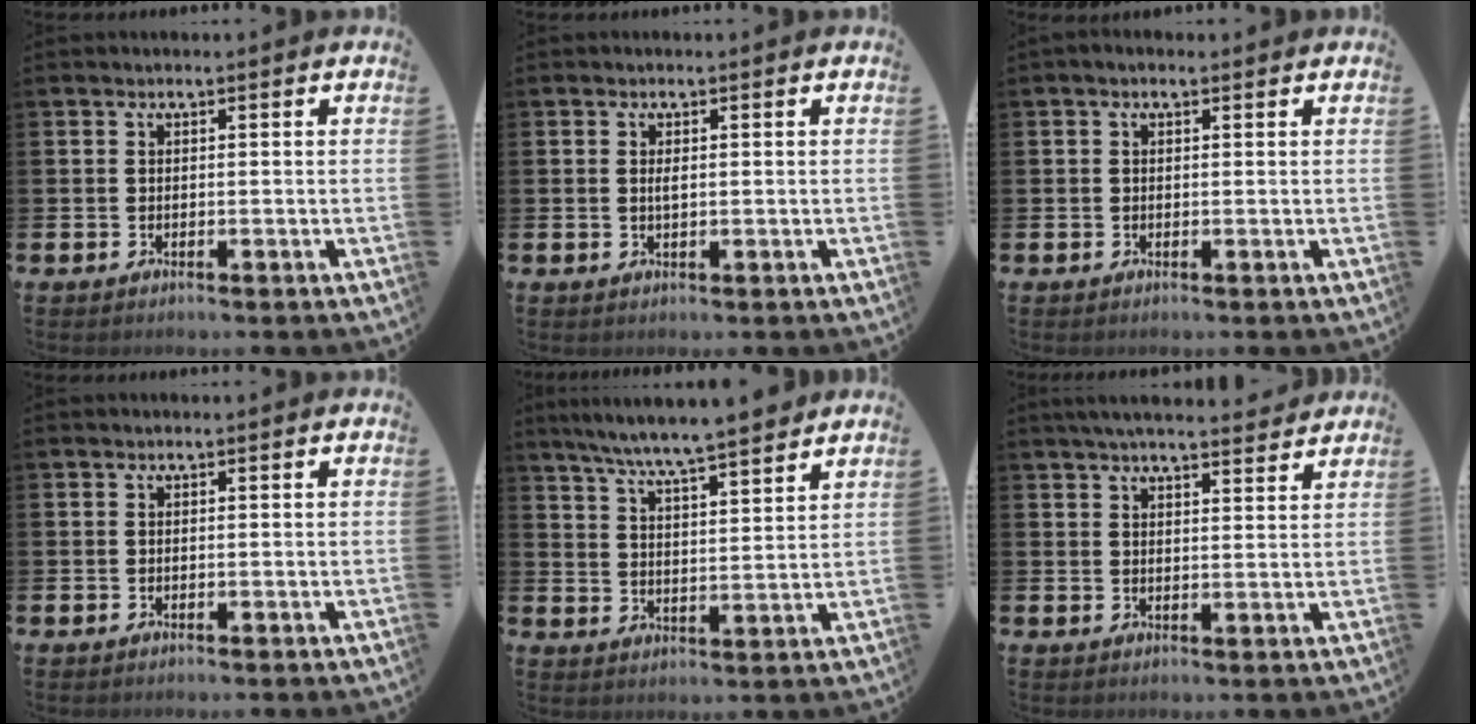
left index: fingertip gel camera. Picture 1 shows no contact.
{"total": 1.0, "force": [0.2, 0.3, 0.9], "torque": [-0.017, 0.002, 0.003]}
{"total": 0.7, "force": [0.2, 0.5, 0.6], "torque": [-0.001, 0.002, -0.001]}
{"total": 0.0}
{"total": 7.7, "force": [7.4, 0.1, 2.3], "torque": [-0.071, -0.041, 0.132]}
{"total": 4.8, "force": [4.6, 0.3, 1.2], "torque": [-0.022, -0.021, 0.081]}